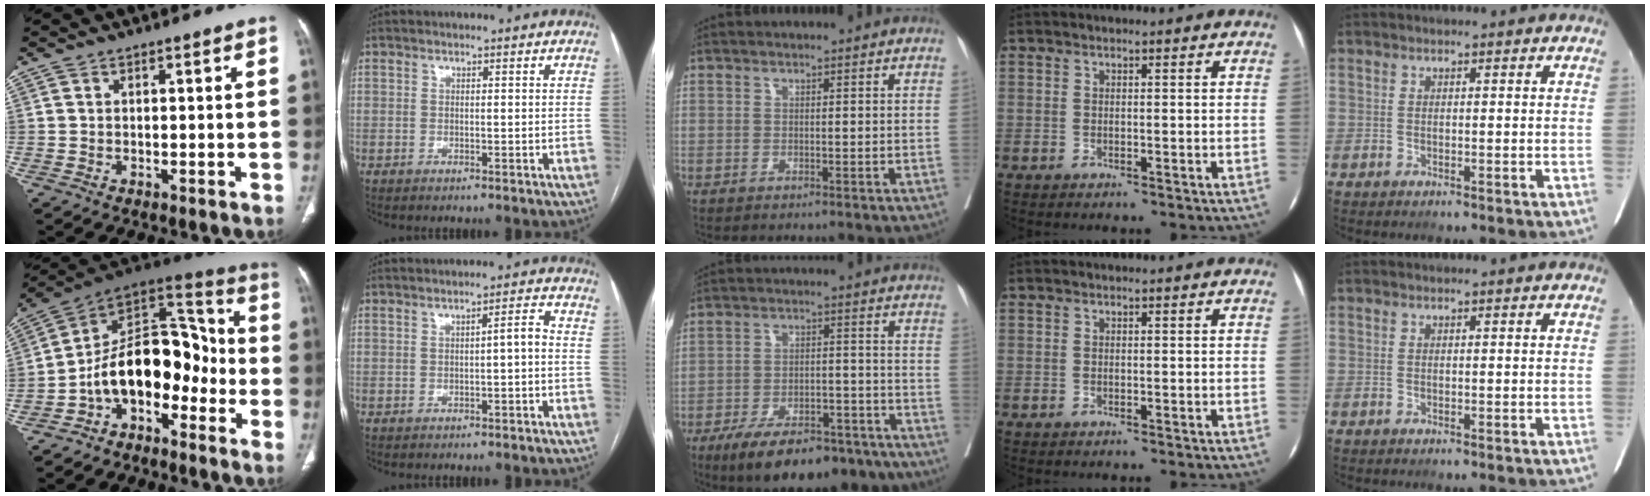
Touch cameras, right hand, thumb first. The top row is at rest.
{"thumb": {"total": 16.4, "force": [-5.8, 10.2, 11.4], "torque": [-0.150, 0.101, -0.106]}, "index": {"total": 2.4, "force": [-0.5, 0.2, 2.3], "torque": [-0.031, 0.008, -0.007]}, "middle": {"total": 16.3, "force": [-12.2, 5.9, 9.0], "torque": [-0.115, 0.011, -0.185]}}